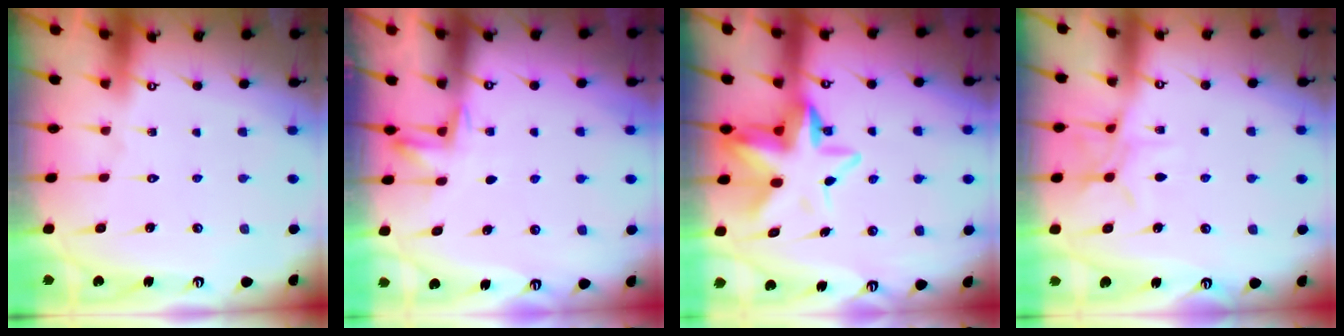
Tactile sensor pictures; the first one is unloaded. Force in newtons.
{"total": 3.5, "press": 3.4, "slide": 0.9}
{"total": 10.6, "press": 10.4, "slide": 1.8}
{"total": 7.1, "press": 7.0, "slide": 0.6}